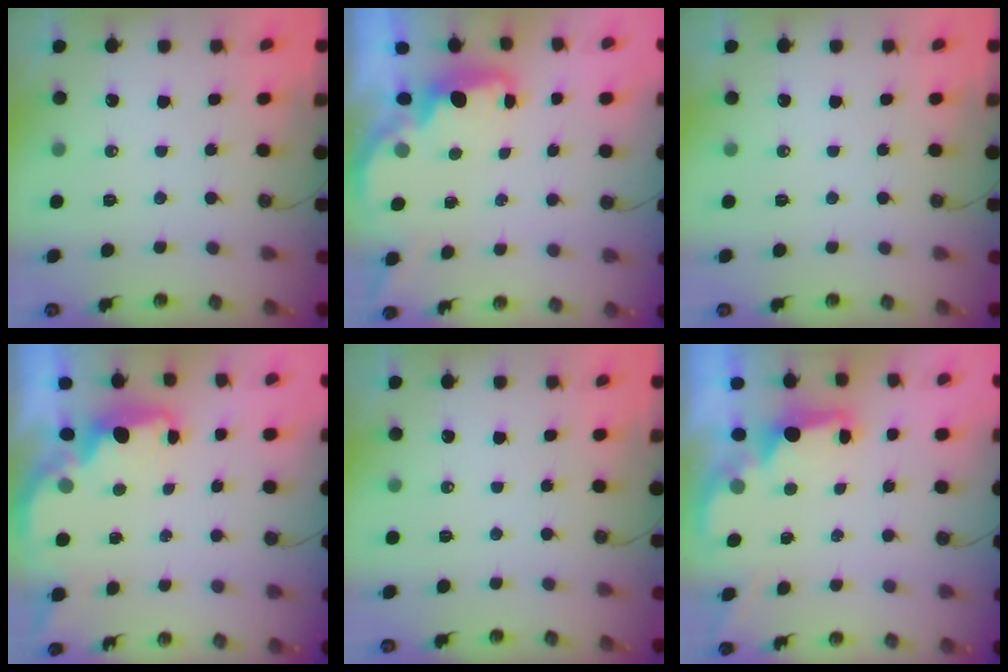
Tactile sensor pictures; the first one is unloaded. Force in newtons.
{"total": 1.6, "press": 1.4, "slide": 0.7}
{"total": 0.0}
{"total": 2.2, "press": 2.0, "slide": 0.8}
{"total": 0.0}
{"total": 1.9, "press": 1.7, "slide": 0.7}